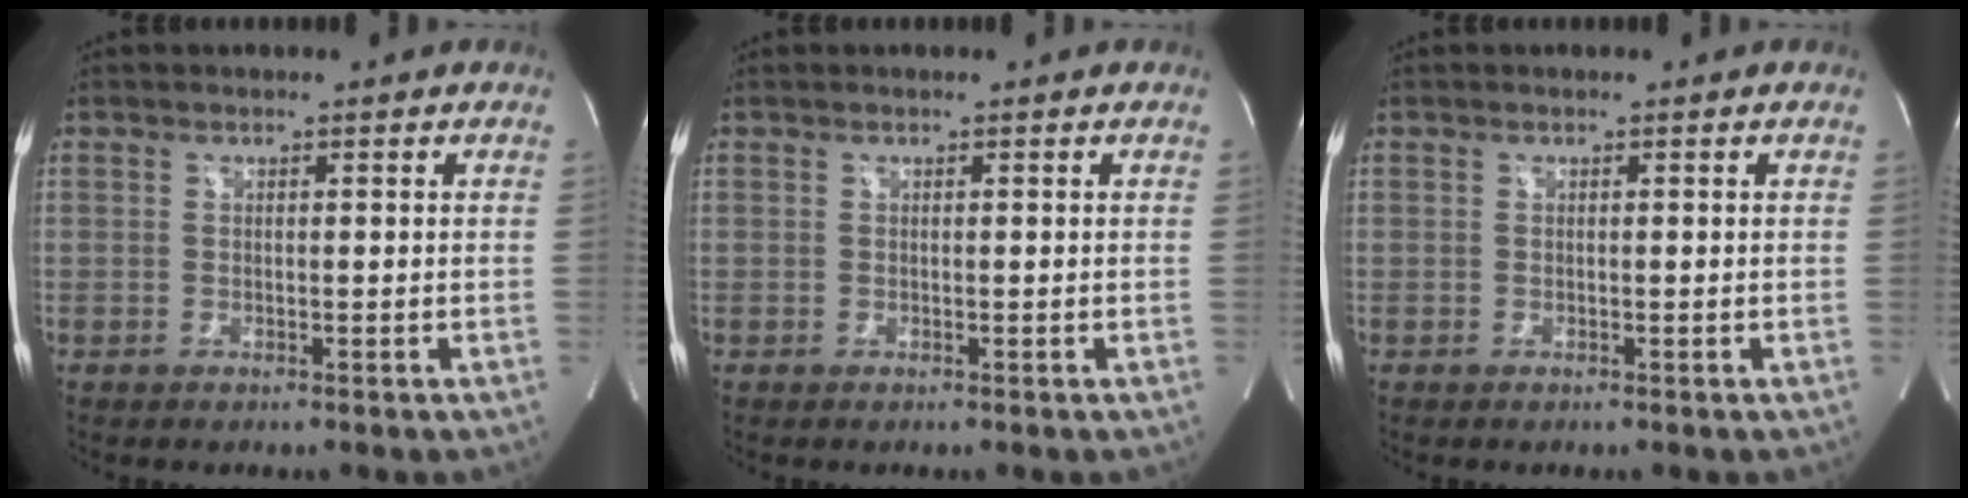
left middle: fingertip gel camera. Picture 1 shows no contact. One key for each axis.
{"total": 0.0}
{"total": 0.0}